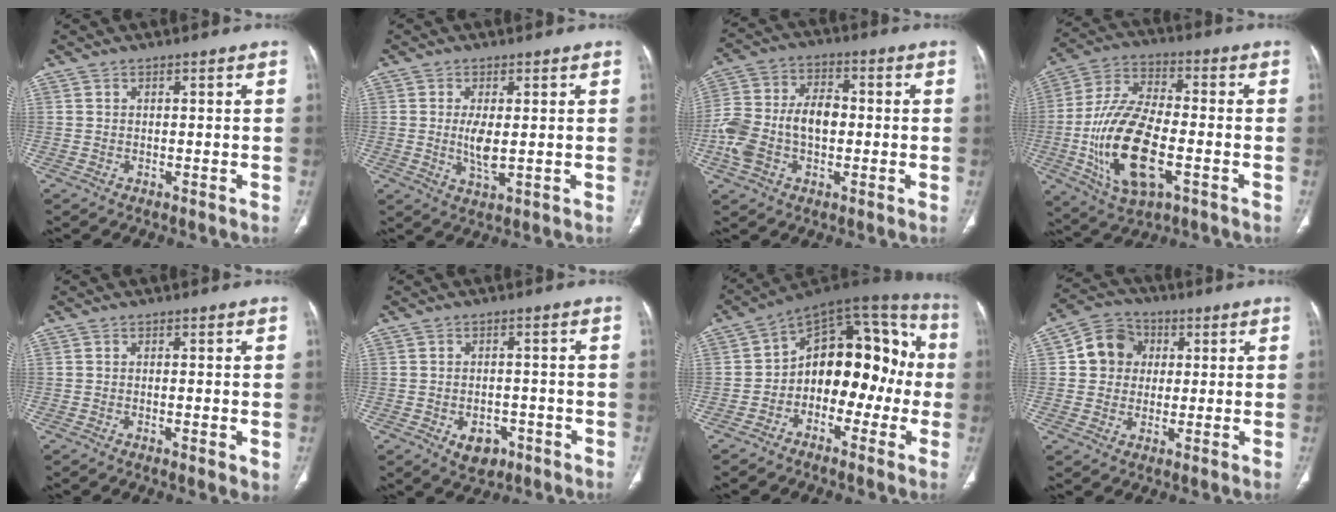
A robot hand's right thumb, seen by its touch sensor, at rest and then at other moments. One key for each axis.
{"total": 4.5, "fx": 0.2, "fy": 1.6, "fz": 4.2, "tx": -0.089, "ty": -0.013, "tz": 0.007}
{"total": 13.8, "fx": -1.8, "fy": 8.9, "fz": 10.4, "tx": -0.214, "ty": 0.036, "tz": -0.036}
{"total": 19.3, "fx": -4.9, "fy": 9.0, "fz": 16.5, "tx": -0.325, "ty": 0.015, "tz": -0.082}
{"total": 2.7, "fx": -0.4, "fy": 0.7, "fz": 2.6, "tx": -0.045, "ty": -0.009, "tz": -0.008}
{"total": 5.3, "fx": -2.4, "fy": 3.6, "fz": 3.0, "tx": -0.032, "ty": 0.012, "tz": -0.026}
{"total": 17.9, "fx": -2.2, "fy": 11.5, "fz": 13.5, "tx": -0.134, "ty": 0.065, "tz": -0.046}
{"total": 8.9, "fx": 1.6, "fy": 8.1, "fz": 3.5, "tx": -0.033, "ty": 0.007, "tz": 0.017}